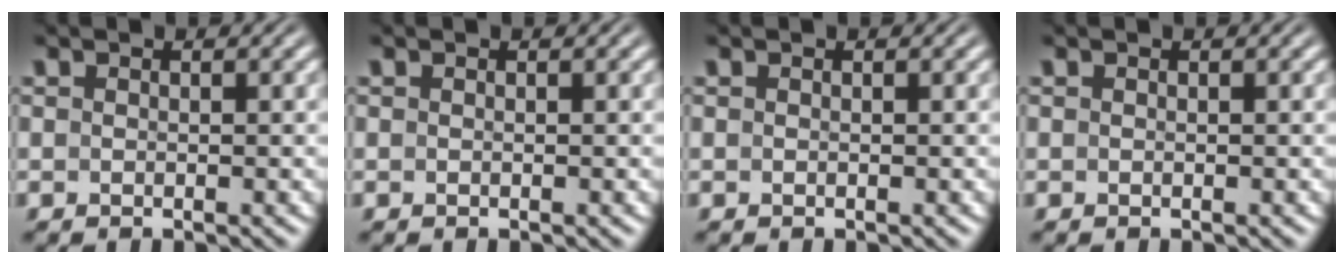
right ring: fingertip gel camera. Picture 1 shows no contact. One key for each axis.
{"total": 0.0}
{"total": 0.0}
{"total": 0.0}